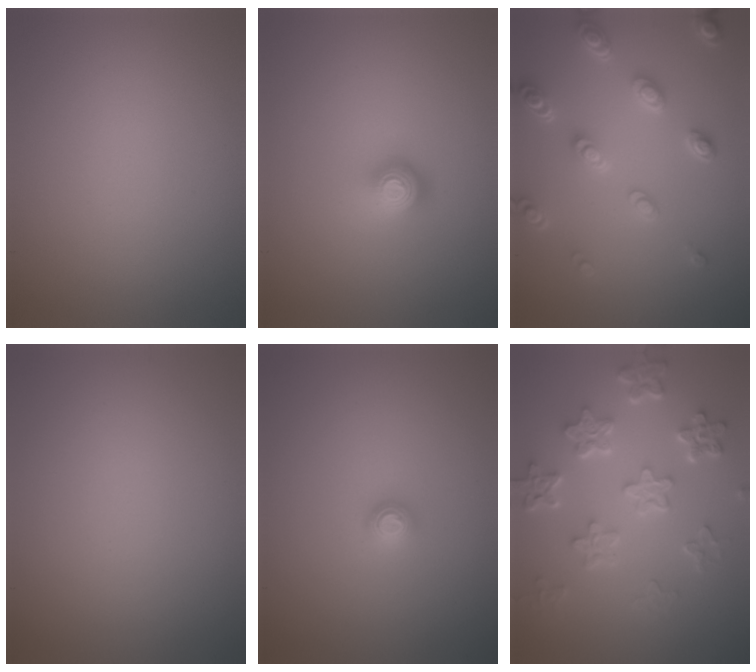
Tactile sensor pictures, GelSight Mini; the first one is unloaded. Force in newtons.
{"total": 2.2, "press": 1.5, "slide": 1.6}
{"total": 4.0, "press": 3.3, "slide": 2.2}
{"total": 0.0}
{"total": 1.2, "press": 1.2, "slide": 0.1}
{"total": 5.4, "press": 4.1, "slide": 3.5}